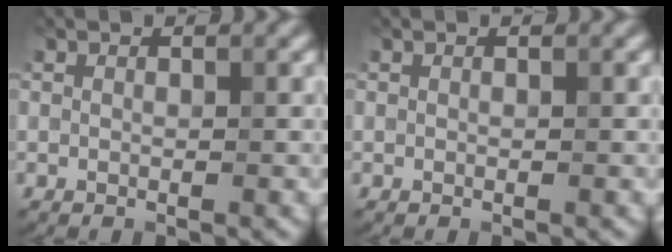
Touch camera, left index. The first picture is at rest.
{"total": 0.0}